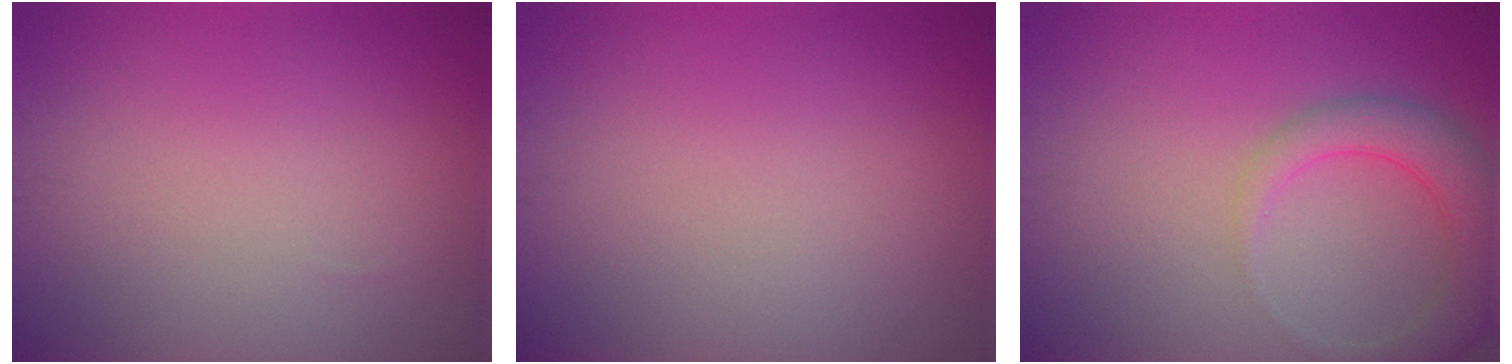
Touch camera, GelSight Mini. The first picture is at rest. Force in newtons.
{"total": 0.0}
{"total": 4.3, "press": 4.3, "slide": 0.5}